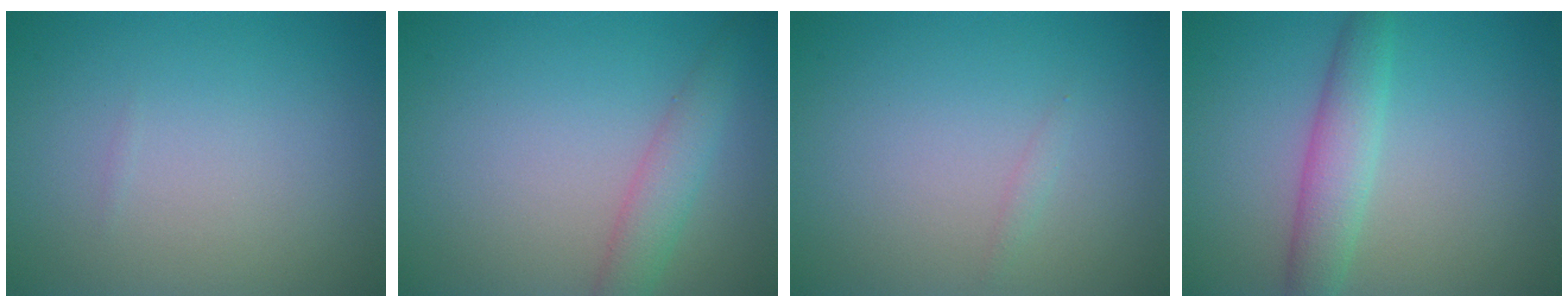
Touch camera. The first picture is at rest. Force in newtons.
{"total": 2.2, "press": 2.2, "slide": 0.1}
{"total": 0.5, "press": 0.5, "slide": 0.0}
{"total": 3.5, "press": 3.5, "slide": 0.1}